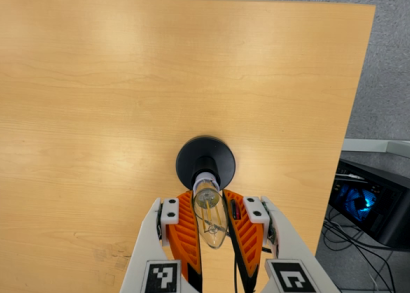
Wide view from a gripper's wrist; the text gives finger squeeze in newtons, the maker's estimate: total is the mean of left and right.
{"total": 19.0, "left": 21.0, "right": 17.1}